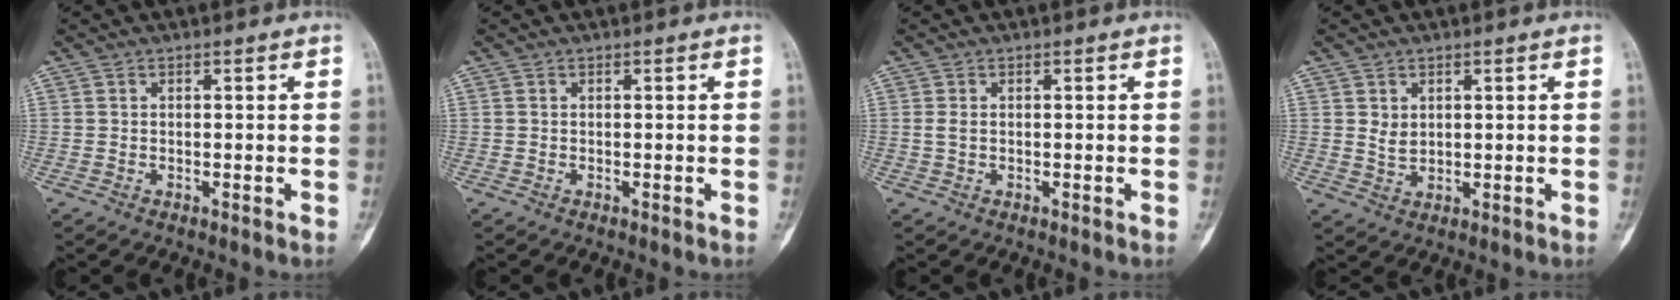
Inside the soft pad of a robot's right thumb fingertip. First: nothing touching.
{"total": 0.0}
{"total": 1.0, "force": [0.1, 0.6, 0.8], "torque": [-0.021, 0.000, 0.001]}
{"total": 2.7, "force": [0.9, 2.0, 1.5], "torque": [-0.015, -0.008, 0.021]}